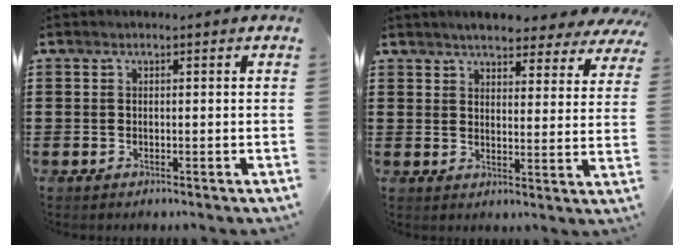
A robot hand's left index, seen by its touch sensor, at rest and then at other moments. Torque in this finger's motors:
{"motor_torque": [1.63, 0.51, 0.74, 0.16]}